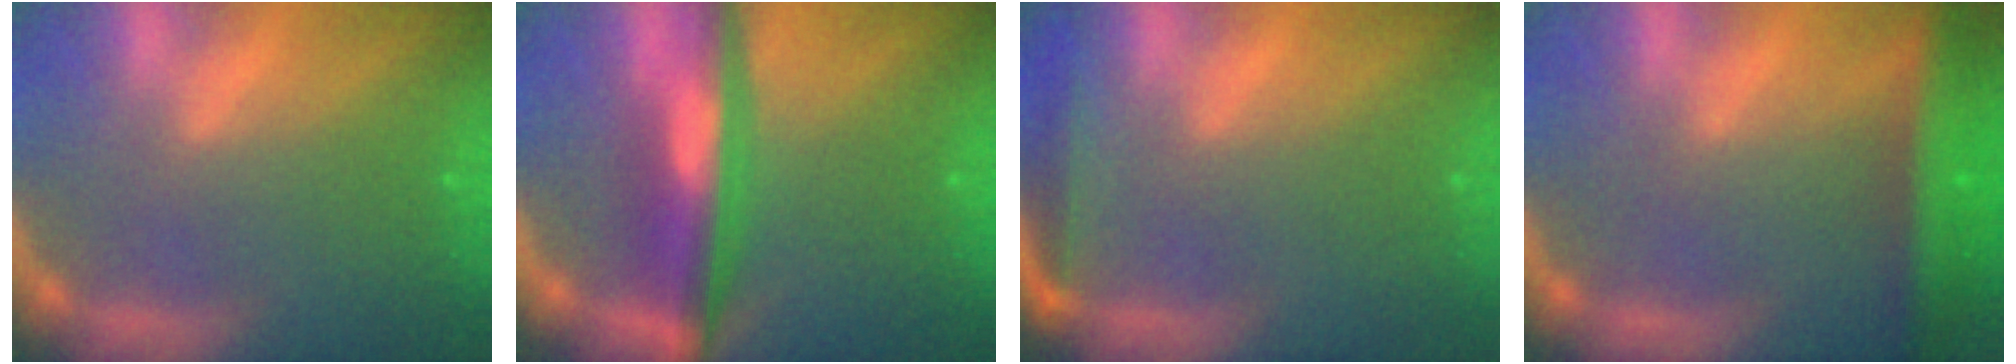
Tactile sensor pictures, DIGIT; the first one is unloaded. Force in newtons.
{"total": 6.5}
{"total": 2.5}
{"total": 6.5}